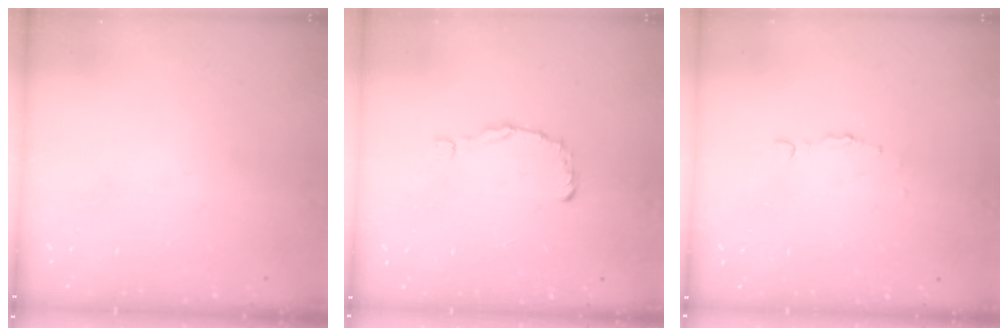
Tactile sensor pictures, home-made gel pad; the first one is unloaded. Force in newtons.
{"total": 1.5, "press": 1.5, "slide": 0.1}
{"total": 1.7, "press": 1.7, "slide": 0.2}